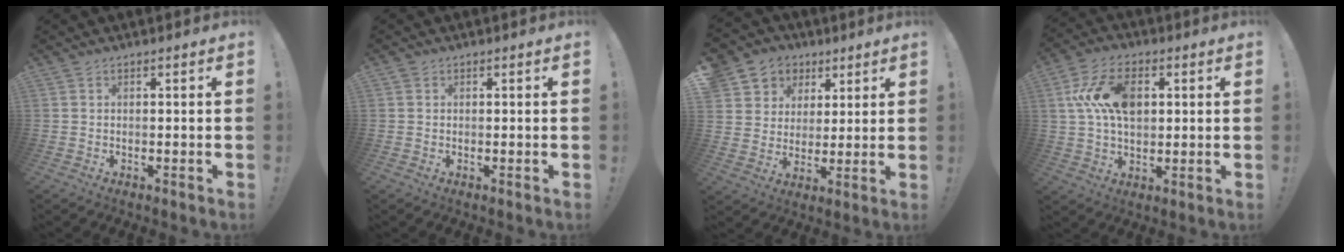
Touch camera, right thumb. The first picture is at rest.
{"total": 0.7, "force": [0.3, 0.7, 0.0], "torque": [-0.005, 0.004, 0.008]}
{"total": 9.3, "force": [4.0, 8.2, 1.7], "torque": [-0.026, -0.029, 0.084]}
{"total": 15.0, "force": [3.2, 9.8, 10.9], "torque": [-0.198, 0.011, 0.061]}